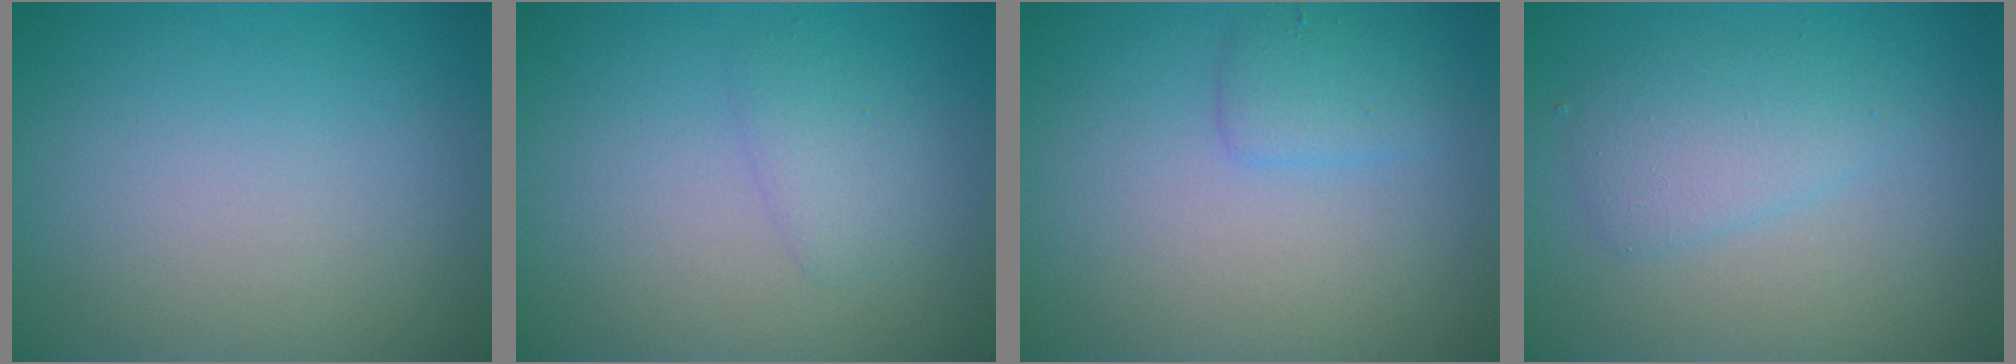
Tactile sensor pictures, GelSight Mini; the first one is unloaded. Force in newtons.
{"total": 1.5, "press": 1.5, "slide": 0.1}
{"total": 1.8, "press": 1.8, "slide": 0.2}
{"total": 2.7, "press": 2.7, "slide": 0.0}